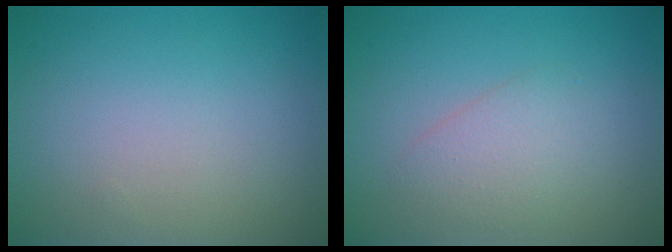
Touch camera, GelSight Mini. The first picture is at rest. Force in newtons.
{"total": 2.2, "press": 2.2, "slide": 0.0}